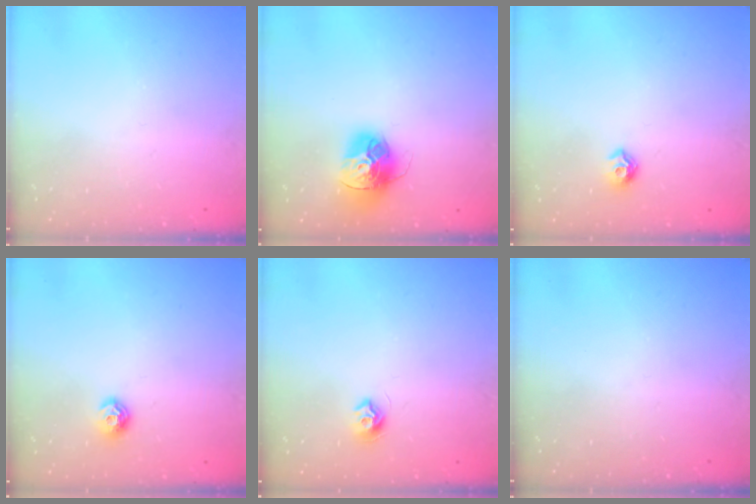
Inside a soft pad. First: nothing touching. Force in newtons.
{"total": 15.1, "press": 15.0, "slide": 1.5}
{"total": 6.9, "press": 6.8, "slide": 0.9}
{"total": 7.0, "press": 6.9, "slide": 0.9}
{"total": 7.6, "press": 7.5, "slide": 0.5}
{"total": 0.0}